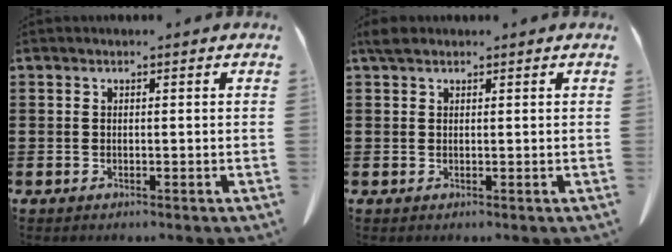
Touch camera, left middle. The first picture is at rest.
{"total": 1.7, "force": [1.2, 0.8, 0.7], "torque": [-0.020, 0.003, 0.025]}